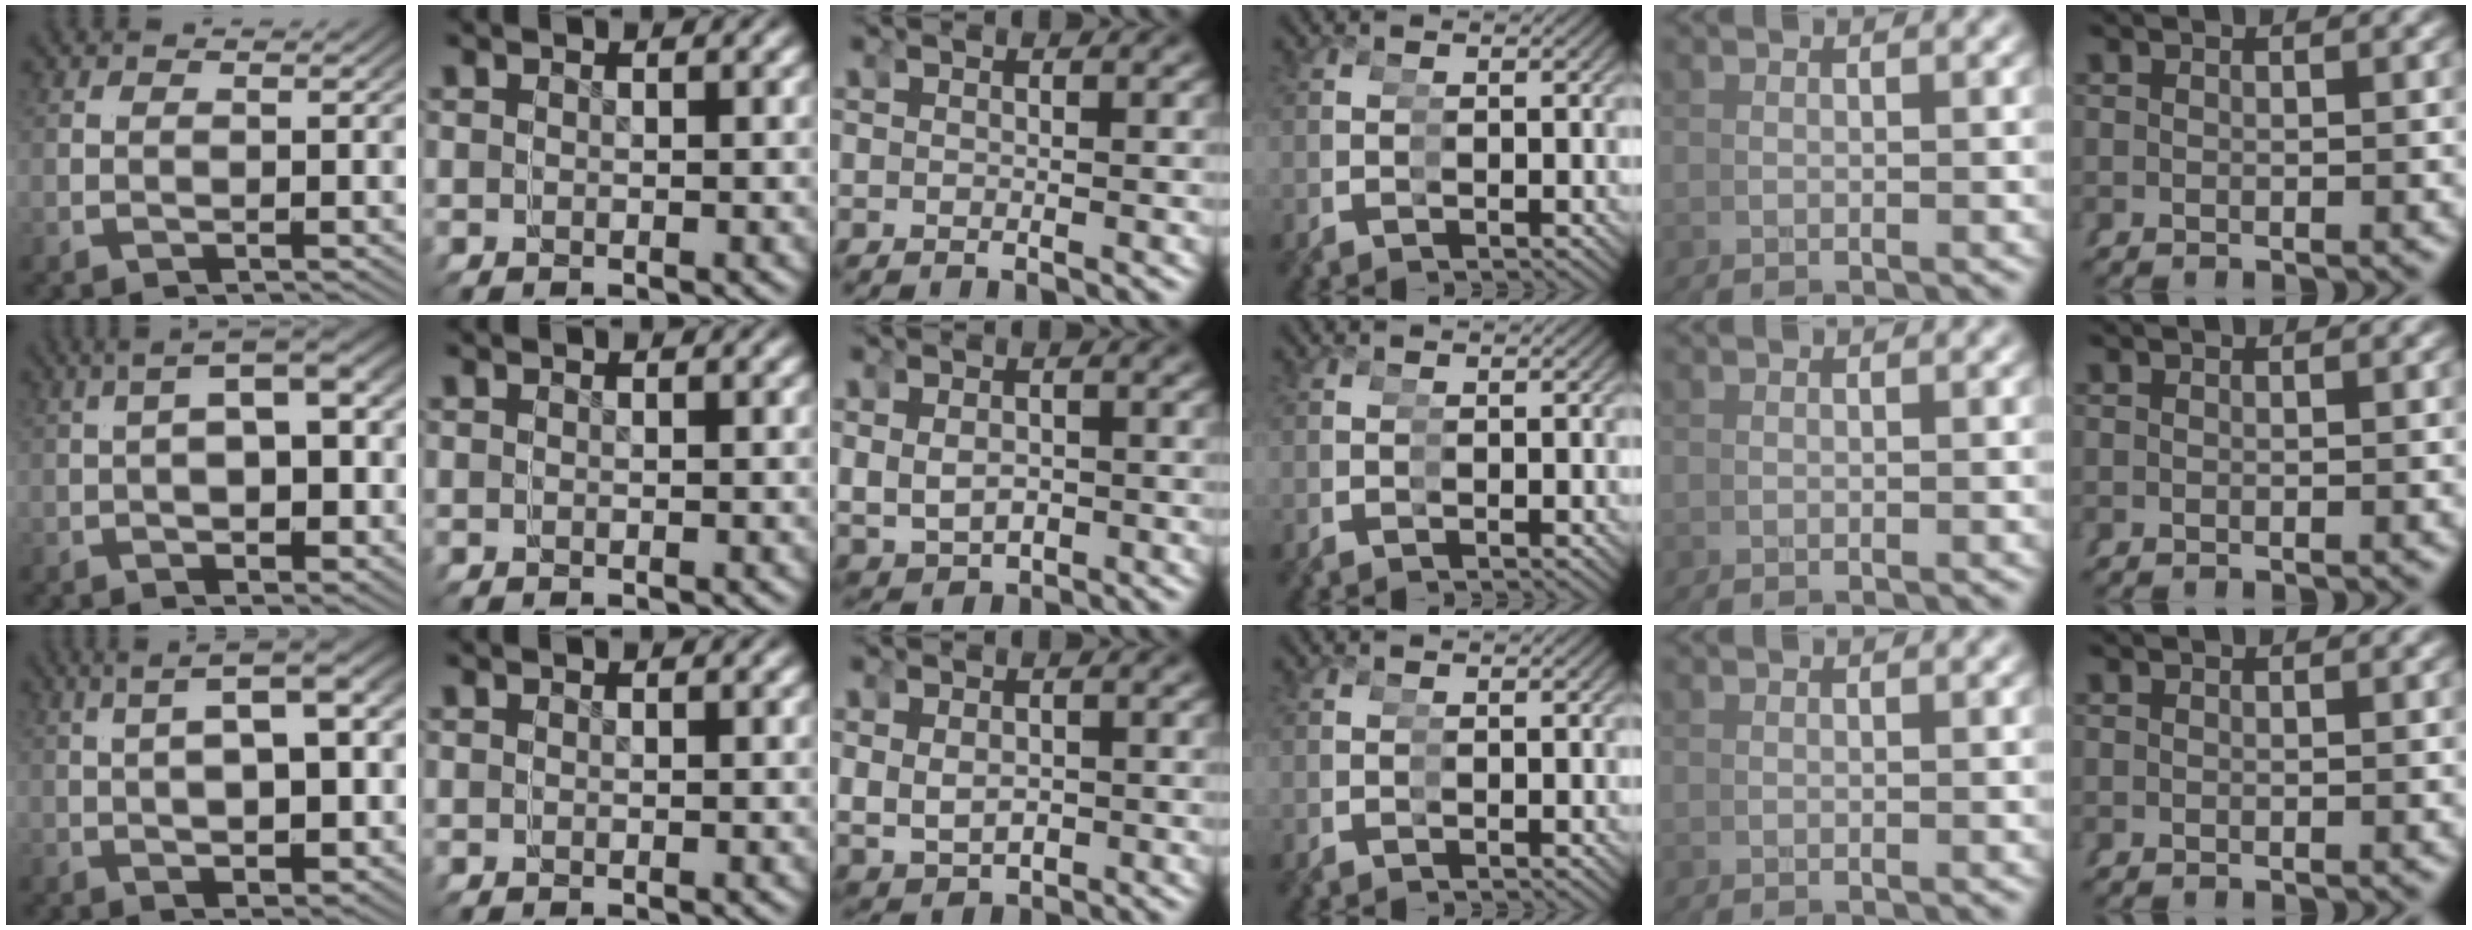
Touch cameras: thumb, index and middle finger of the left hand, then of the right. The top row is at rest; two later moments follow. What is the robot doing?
{"motion": "grasp_and_lifting", "object": "bandage"}